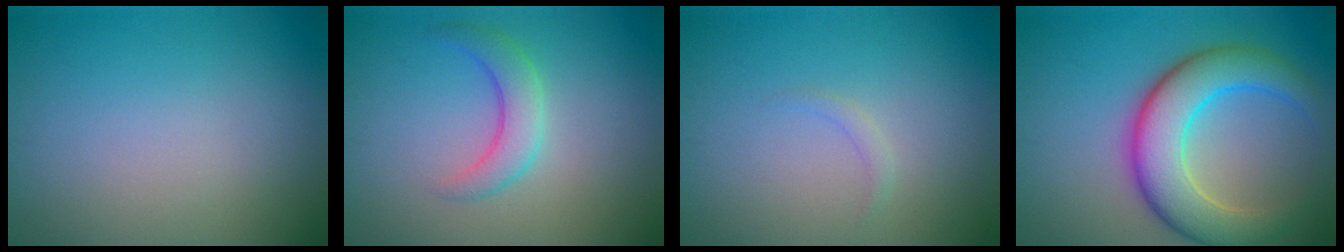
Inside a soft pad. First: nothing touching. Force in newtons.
{"total": 2.8, "press": 2.8, "slide": 0.1}
{"total": 0.7, "press": 0.7, "slide": 0.1}
{"total": 7.7, "press": 7.7, "slide": 0.3}